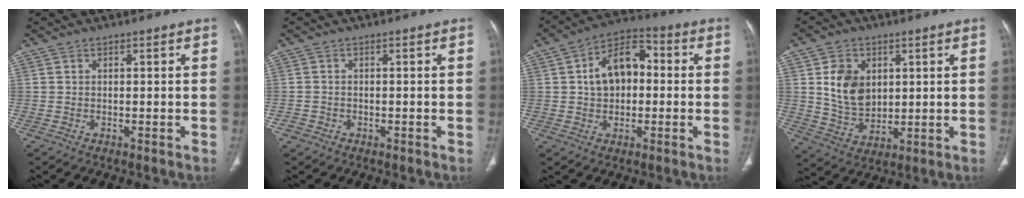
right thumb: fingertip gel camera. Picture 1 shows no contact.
{"total": 1.4, "force": [-0.7, 1.2, 0.2], "torque": [-0.003, 0.005, -0.017]}
{"total": 11.7, "force": [0.9, 7.9, 8.5], "torque": [-0.117, 0.030, 0.005]}
{"total": 10.3, "force": [2.5, 7.8, 6.3], "torque": [-0.082, -0.019, 0.056]}